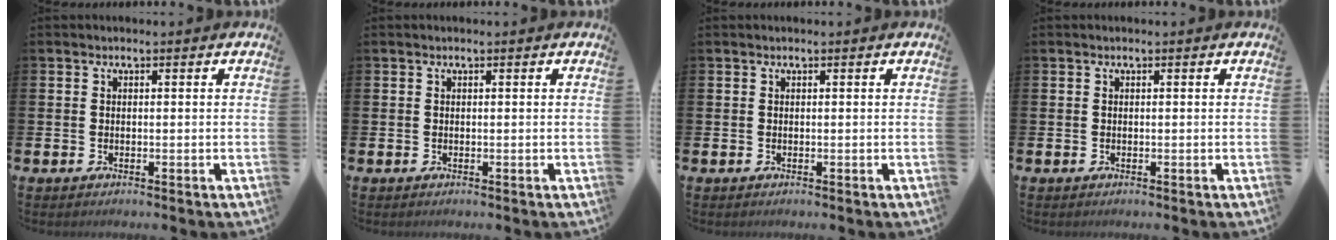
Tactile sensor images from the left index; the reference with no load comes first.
{"total": 0.0}
{"total": 0.0}
{"total": 0.0}